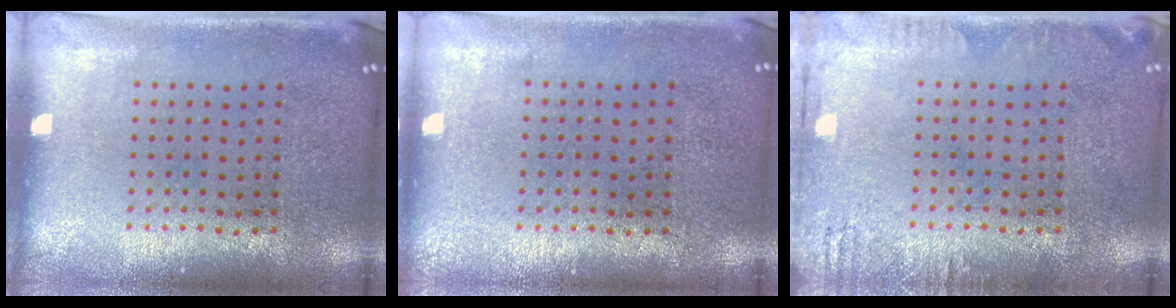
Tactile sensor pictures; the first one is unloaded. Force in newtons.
{"total": 0.0}
{"total": 1.7, "press": 1.7, "slide": 0.2}